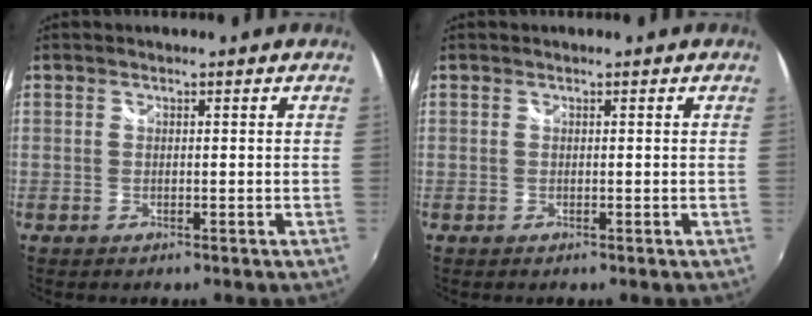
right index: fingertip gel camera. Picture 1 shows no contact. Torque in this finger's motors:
{"motor_torque": [0.05, 0.11, -0.03, 0.01]}